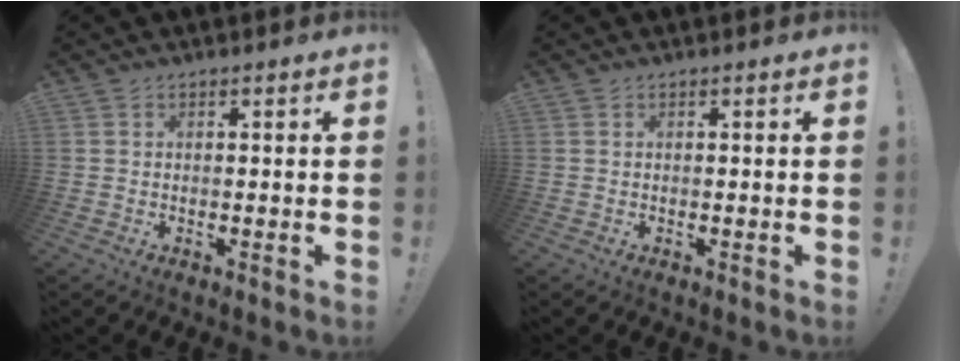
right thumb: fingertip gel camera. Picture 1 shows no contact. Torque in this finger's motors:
{"motor_torque": [-0.16, -0.01, 0.03, 0.25, 0.00]}